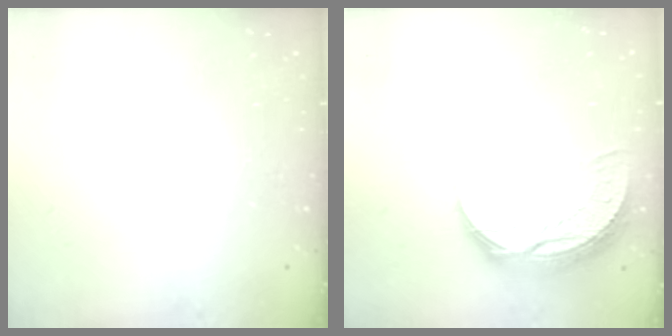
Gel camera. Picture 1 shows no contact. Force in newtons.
{"total": 8.9, "press": 8.9, "slide": 0.6}